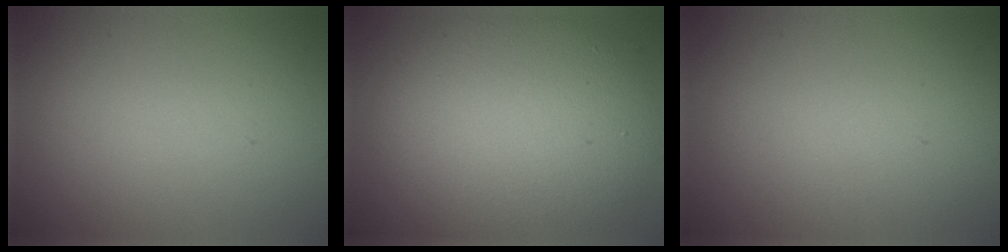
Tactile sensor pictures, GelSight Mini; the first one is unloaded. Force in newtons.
{"total": 9.8, "press": 9.8, "slide": 0.8}
{"total": 0.0}